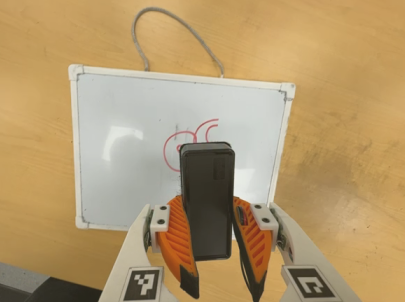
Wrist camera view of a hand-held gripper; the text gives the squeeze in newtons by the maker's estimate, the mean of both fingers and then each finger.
{"total": 10.8, "left": 9.5, "right": 12.1}